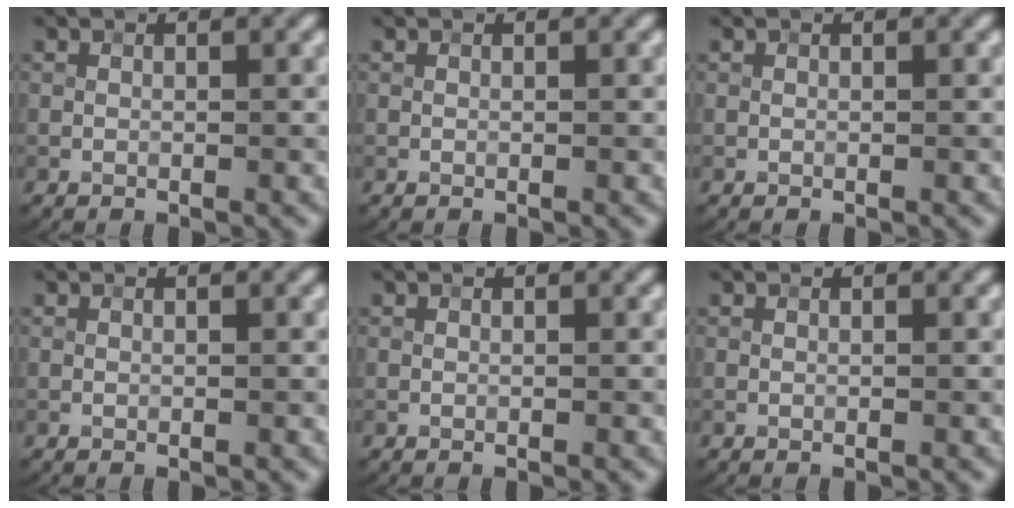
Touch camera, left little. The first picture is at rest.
{"total": 0.0}
{"total": 0.0}
{"total": 0.0}
{"total": 0.0}
{"total": 0.0}